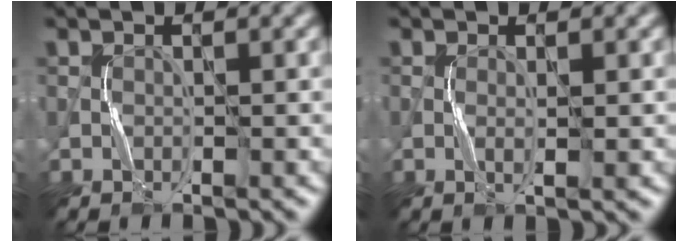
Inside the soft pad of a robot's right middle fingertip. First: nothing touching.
{"total": 0.8, "force": [0.0, -0.1, 0.8], "torque": [-0.021, -0.002, 0.002]}